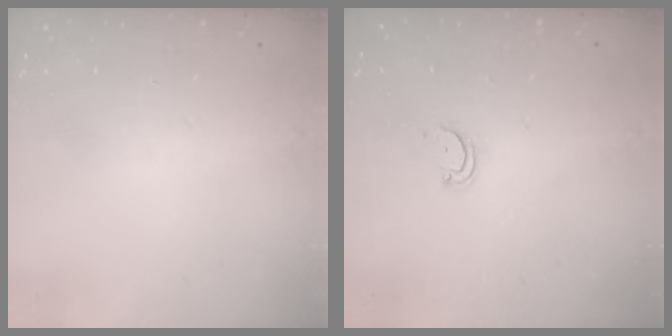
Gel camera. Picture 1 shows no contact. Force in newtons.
{"total": 3.0, "press": 3.0, "slide": 0.2}